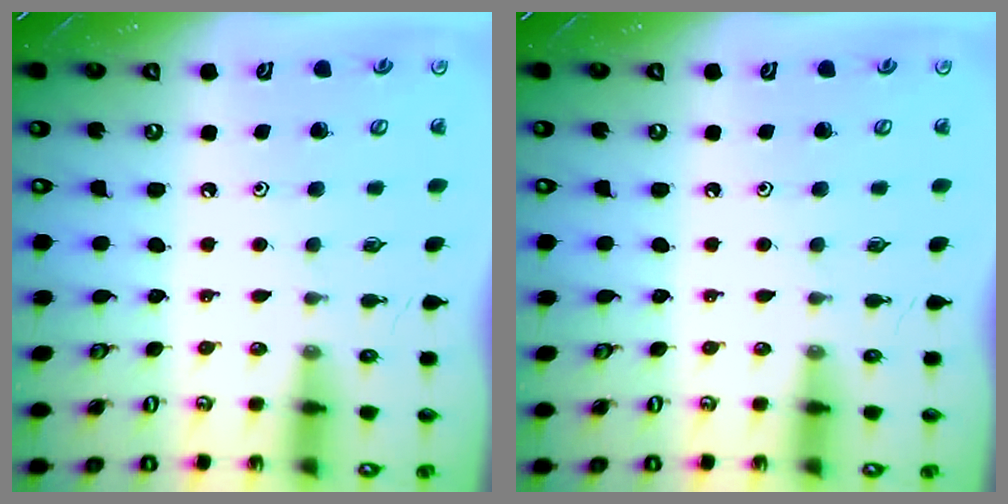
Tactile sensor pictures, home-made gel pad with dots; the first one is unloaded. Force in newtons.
{"total": 0.0}